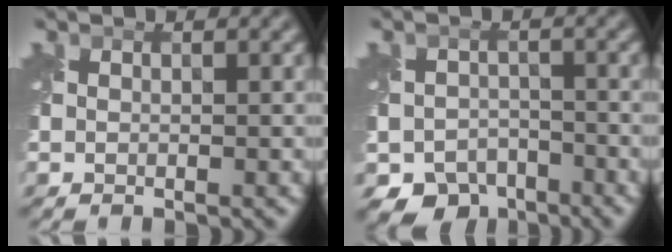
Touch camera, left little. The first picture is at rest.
{"total": 5.2, "force": [-3.8, 3.4, 1.2], "torque": [-0.010, -0.015, -0.060]}